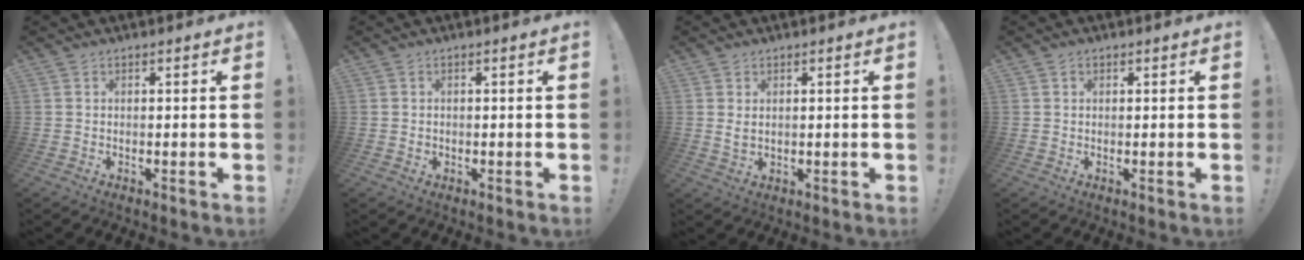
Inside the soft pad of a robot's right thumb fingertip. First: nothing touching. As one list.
[{"total": 0.7, "force": [0.0, 0.7, 0.1], "torque": [0.006, 0.000, -0.003]}, {"total": 2.6, "force": [1.3, 1.2, 1.9], "torque": [-0.026, -0.006, 0.021]}, {"total": 0.8, "force": [0.4, 0.6, 0.0], "torque": [0.004, 0.000, 0.006]}]